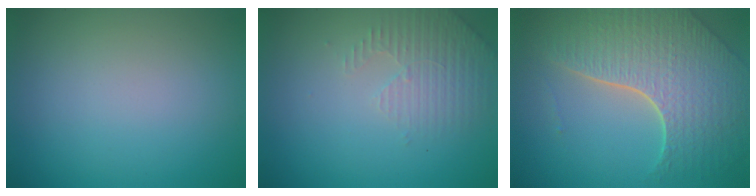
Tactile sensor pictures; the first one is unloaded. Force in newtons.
{"total": 2.8, "press": 2.7, "slide": 0.8}
{"total": 7.8, "press": 5.6, "slide": 5.4}